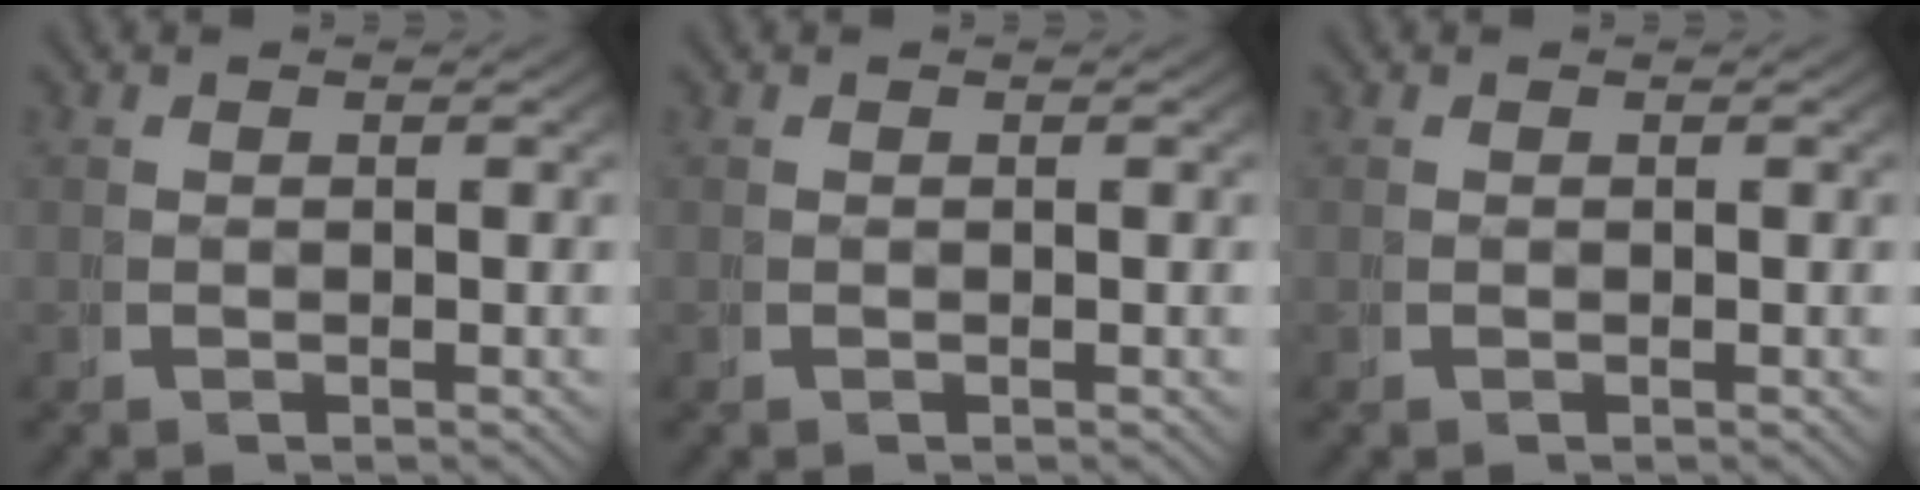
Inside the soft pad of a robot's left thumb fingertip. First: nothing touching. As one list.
[{"total": 0.0}, {"total": 0.0}]